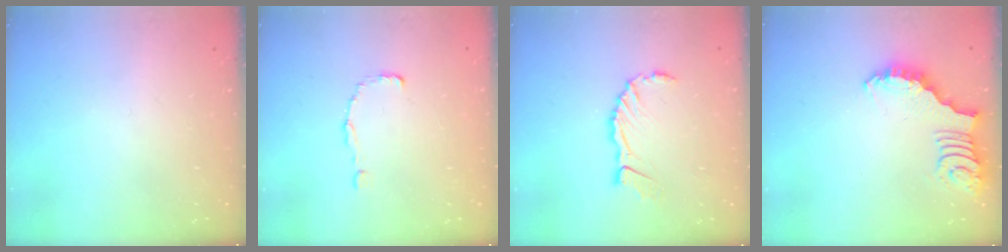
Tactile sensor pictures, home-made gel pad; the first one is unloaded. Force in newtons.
{"total": 0.0}
{"total": 5.9, "press": 5.9, "slide": 0.4}
{"total": 2.7, "press": 2.7, "slide": 0.5}